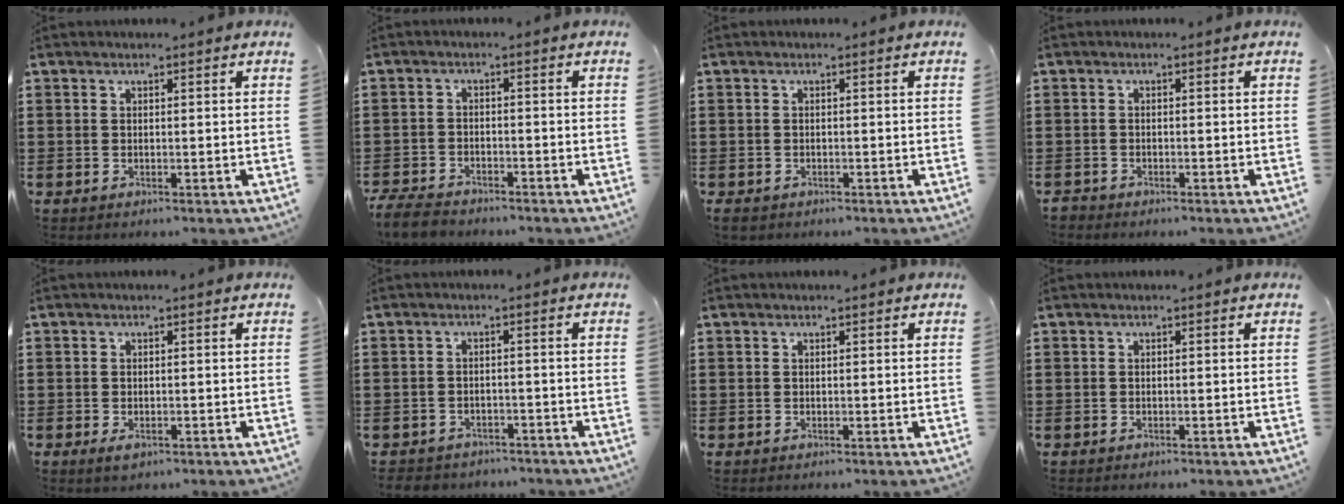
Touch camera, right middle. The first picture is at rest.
{"total": 3.8, "force": [-3.6, 0.8, 0.9], "torque": [-0.029, -0.001, -0.076]}
{"total": 0.7, "force": [-0.5, 0.4, 0.2], "torque": [-0.005, -0.001, -0.012]}
{"total": 1.0, "force": [-0.9, 0.2, -0.1], "torque": [-0.001, 0.002, -0.022]}
{"total": 1.2, "force": [-0.7, 0.5, 0.9], "torque": [-0.017, -0.002, -0.013]}
{"total": 2.3, "force": [-2.3, 0.6, -0.3], "torque": [-0.002, 0.000, -0.052]}
{"total": 0.0}
{"total": 0.0}